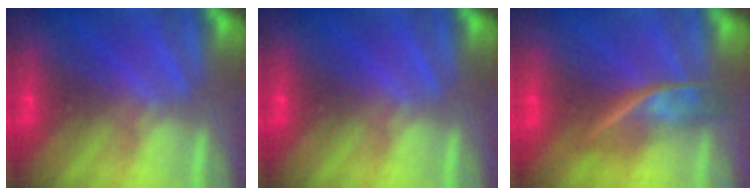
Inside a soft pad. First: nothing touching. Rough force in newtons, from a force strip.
{"total": 0.0}
{"total": 2.4}